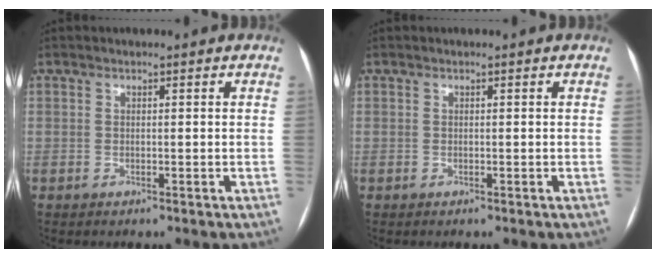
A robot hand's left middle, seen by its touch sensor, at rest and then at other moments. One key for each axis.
{"total": 0.0}